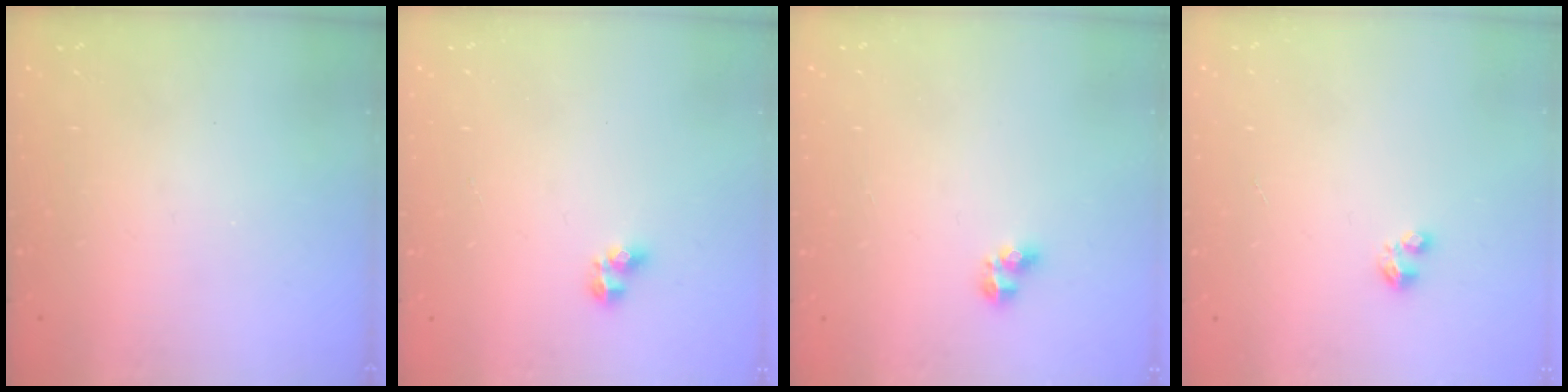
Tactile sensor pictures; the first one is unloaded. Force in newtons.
{"total": 3.5, "press": 3.3, "slide": 1.2}
{"total": 3.6, "press": 3.4, "slide": 1.1}
{"total": 2.5, "press": 2.4, "slide": 0.4}